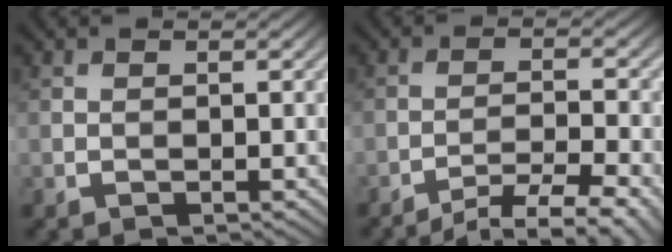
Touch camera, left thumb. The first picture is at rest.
{"total": 4.7, "force": [-3.8, 0.2, 2.9], "torque": [-0.054, 0.004, -0.058]}